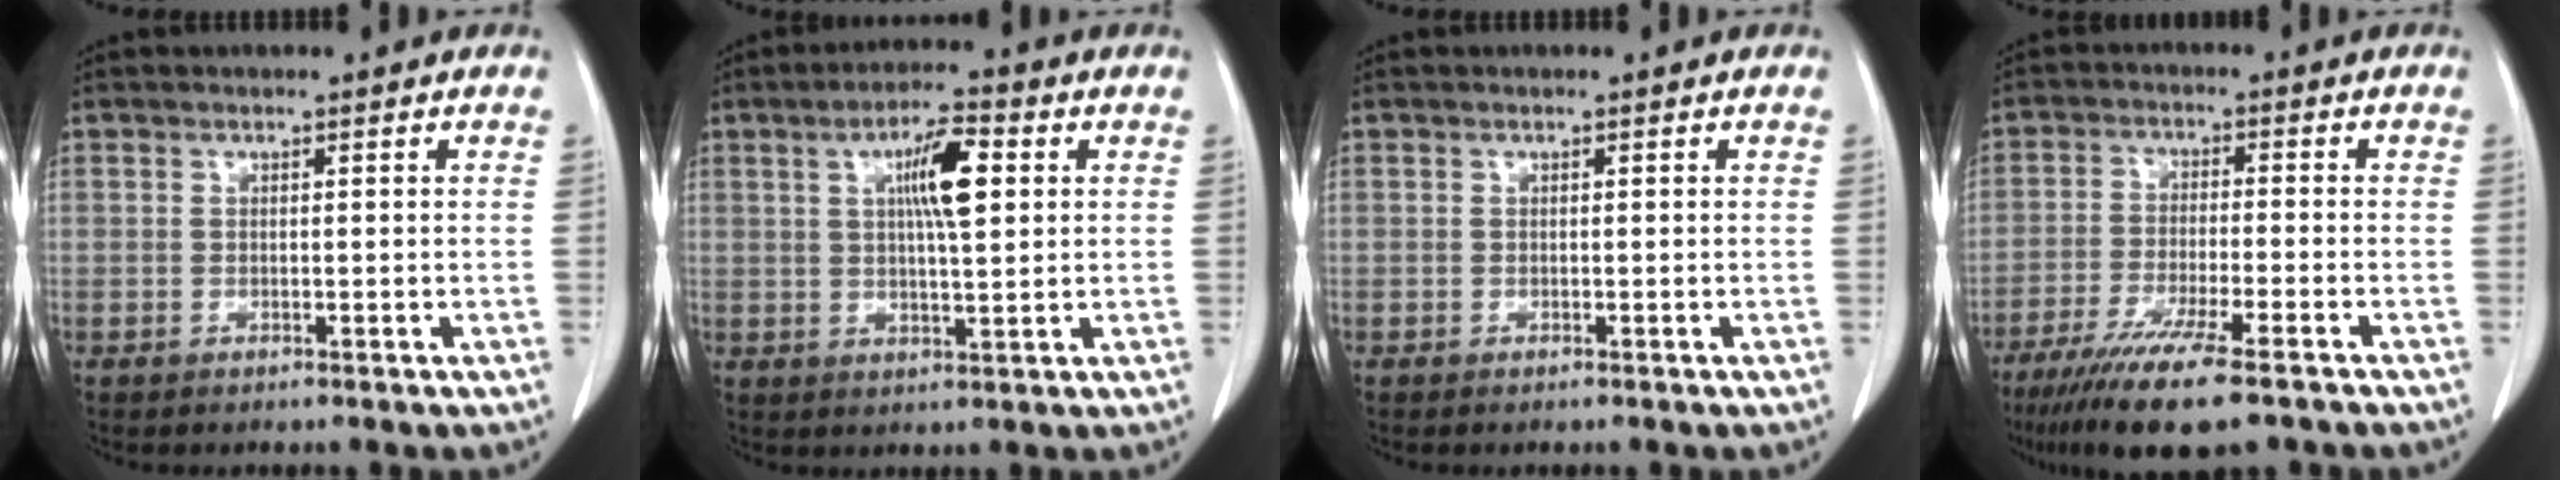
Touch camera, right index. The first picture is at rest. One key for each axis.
{"total": 7.8, "fx": 2.2, "fy": 1.4, "fz": 7.3, "tx": -0.126, "ty": 0.008, "tz": 0.037}
{"total": 0.0}
{"total": 13.1, "fx": -9.6, "fy": 1.1, "fz": 8.9, "tx": -0.155, "ty": -0.036, "tz": -0.156}